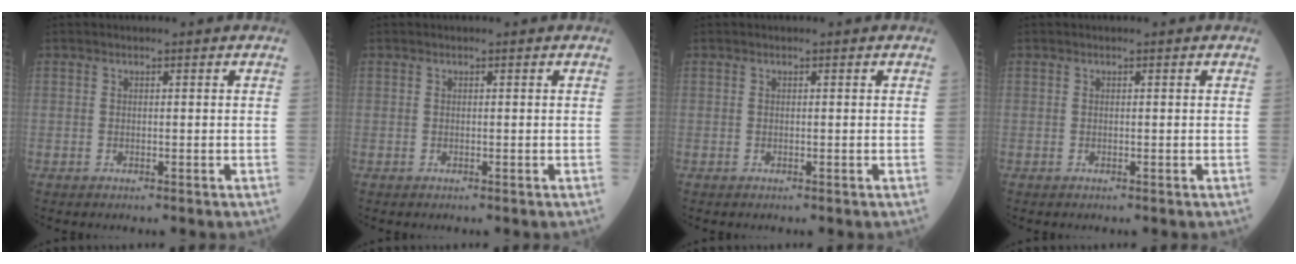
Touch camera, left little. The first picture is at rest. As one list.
[{"total": 0.0}, {"total": 0.0}, {"total": 0.0}]